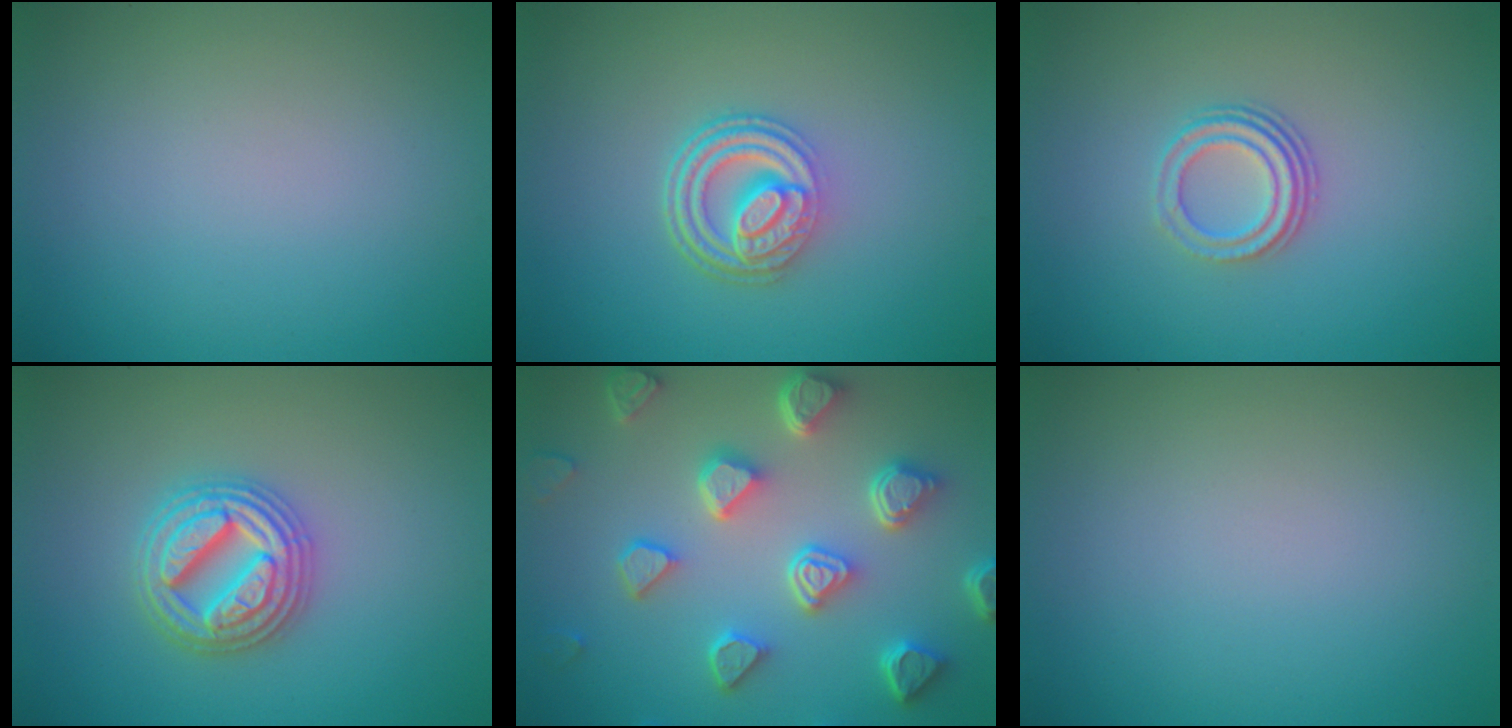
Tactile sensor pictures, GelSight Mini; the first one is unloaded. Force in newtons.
{"total": 4.8, "press": 3.4, "slide": 3.3}
{"total": 3.0, "press": 2.1, "slide": 2.1}
{"total": 4.7, "press": 4.6, "slide": 0.8}
{"total": 6.8, "press": 5.3, "slide": 4.1}
{"total": 0.0}